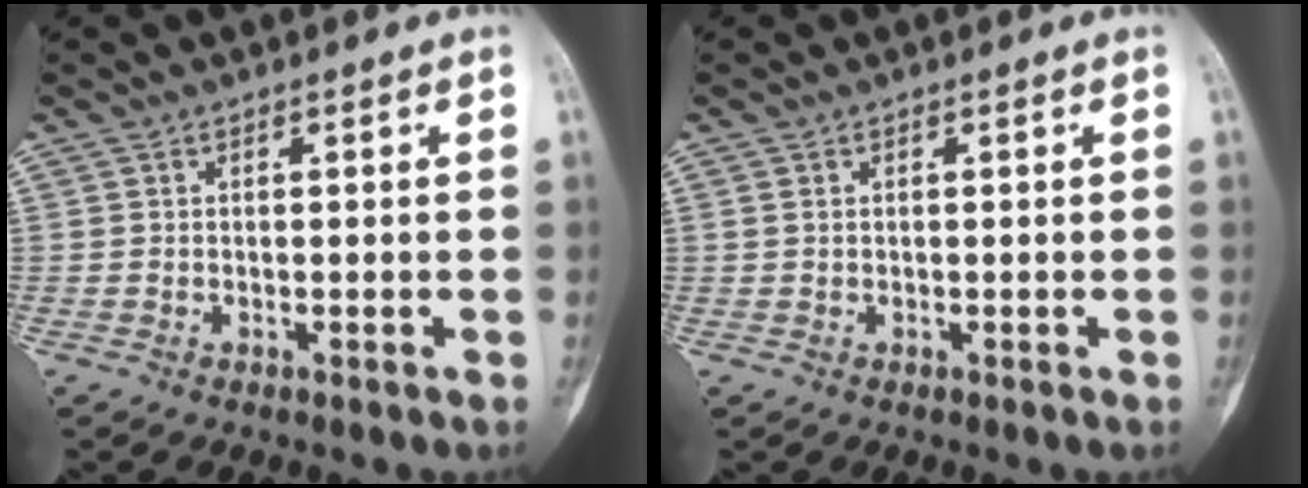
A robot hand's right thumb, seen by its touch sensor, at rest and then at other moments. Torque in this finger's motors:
{"motor_torque": [0.00, 0.18, 0.28, 0.04, -0.03]}